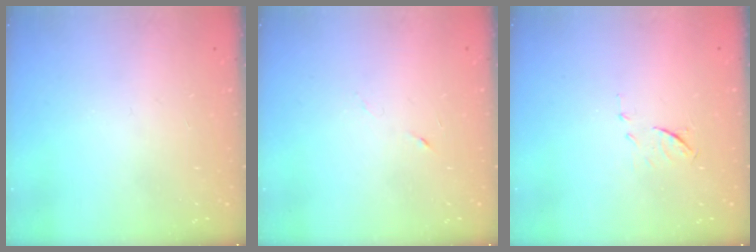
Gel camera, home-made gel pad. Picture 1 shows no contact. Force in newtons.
{"total": 3.1, "press": 3.0, "slide": 1.0}
{"total": 6.3, "press": 6.2, "slide": 0.6}